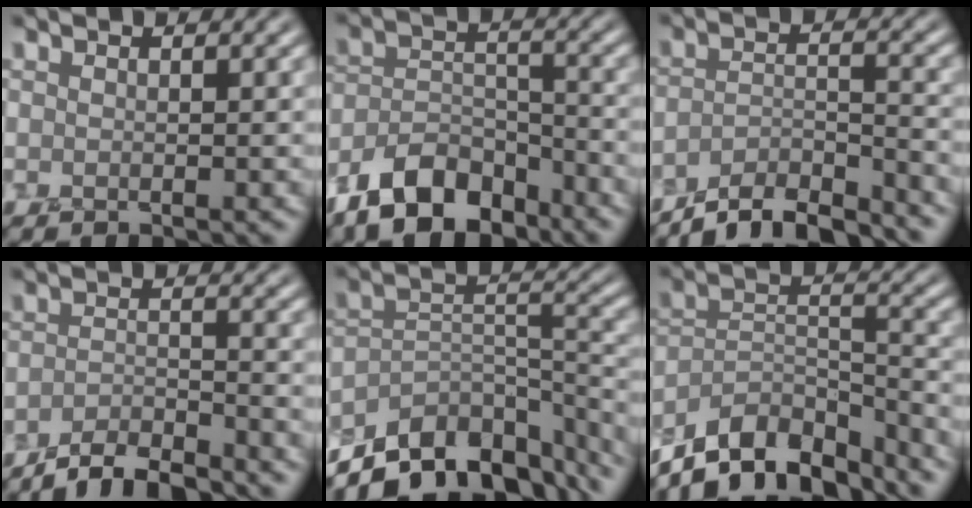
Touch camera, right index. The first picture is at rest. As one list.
[{"total": 7.5, "force": [-5.6, 3.6, 3.4], "torque": [-0.055, -0.003, -0.110]}, {"total": 6.4, "force": [-5.8, 1.3, 2.3], "torque": [-0.036, -0.005, -0.097]}, {"total": 4.1, "force": [-3.7, 0.7, 1.6], "torque": [-0.025, 0.003, -0.073]}, {"total": 11.0, "force": [-8.6, 4.8, 5.0], "torque": [-0.084, 0.009, -0.144]}, {"total": 9.7, "force": [-8.0, 3.9, 3.9], "torque": [-0.062, 0.010, -0.143]}]